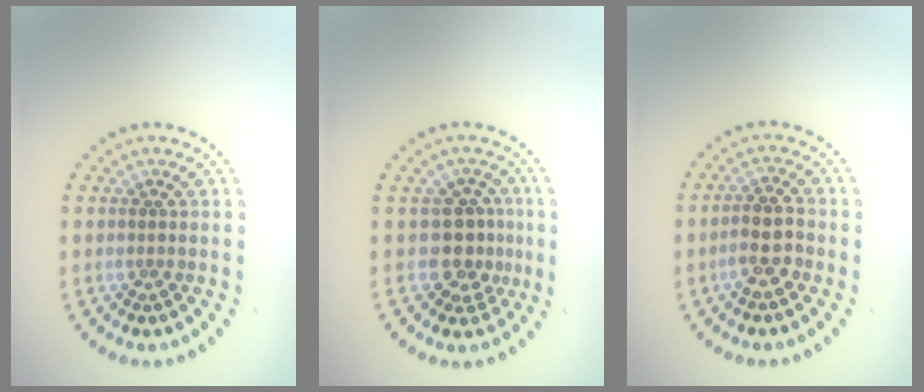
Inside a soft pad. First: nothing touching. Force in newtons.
{"total": 3.1, "press": 2.7, "slide": 1.5}
{"total": 2.8, "press": 2.6, "slide": 0.9}